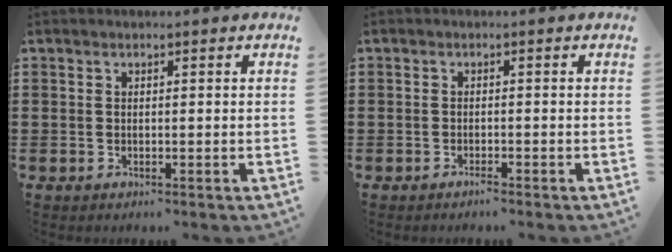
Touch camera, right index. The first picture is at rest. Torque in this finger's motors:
{"motor_torque": [-0.50, -0.02, -1.05, -0.21]}